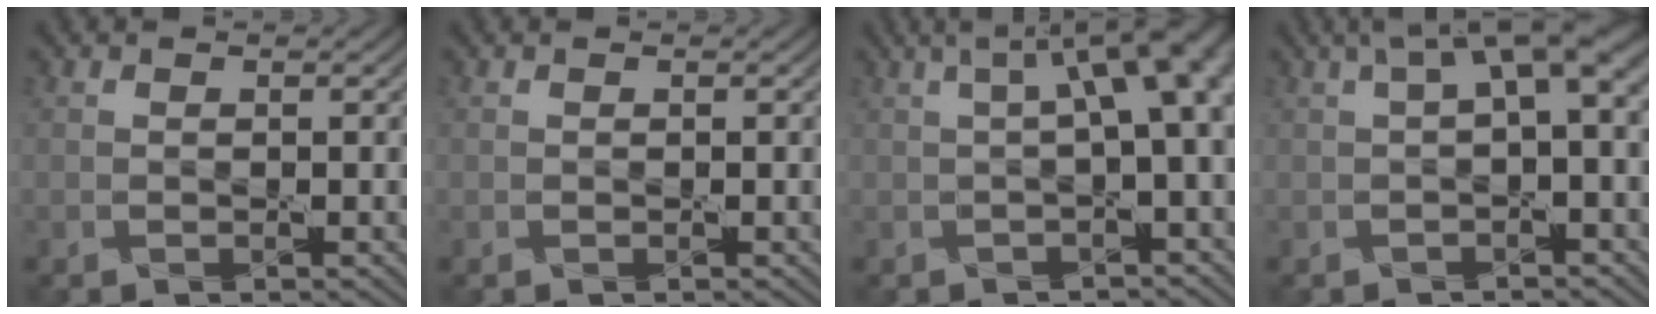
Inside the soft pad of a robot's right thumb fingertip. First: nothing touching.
{"total": 0.0}
{"total": 9.1, "force": [1.4, 2.8, 8.6], "torque": [-0.103, 0.022, 0.022]}
{"total": 6.1, "force": [1.5, 1.7, 5.7], "torque": [-0.086, 0.018, 0.020]}